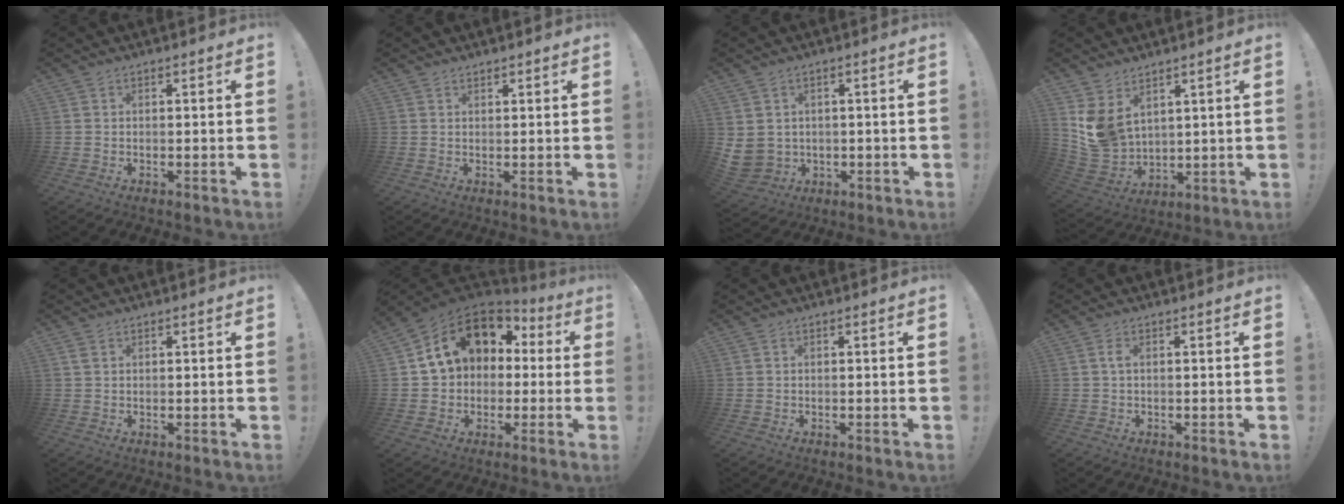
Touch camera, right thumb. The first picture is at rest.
{"total": 0.9, "force": [0.9, 0.3, 0.1], "torque": [-0.002, -0.002, 0.018]}
{"total": 5.3, "force": [1.6, 4.8, 1.7], "torque": [-0.045, -0.015, 0.034]}
{"total": 9.8, "force": [4.4, 7.3, 4.9], "torque": [-0.100, -0.045, 0.091]}
{"total": 1.4, "force": [0.7, 0.9, 0.8], "torque": [-0.010, 0.001, 0.012]}
{"total": 15.4, "force": [5.2, 11.5, 8.7], "torque": [-0.134, -0.008, 0.101]}
{"total": 0.0}
{"total": 1.5, "force": [0.1, 0.4, 1.5], "torque": [-0.035, 0.005, 0.002]}